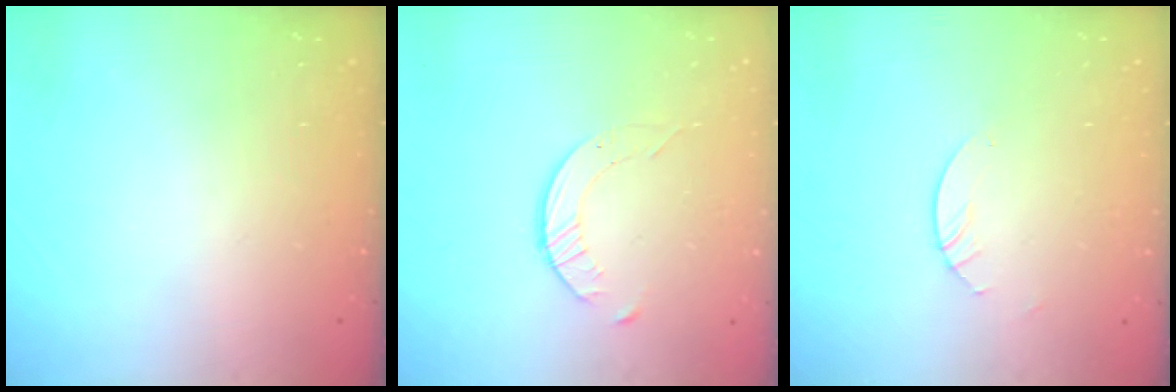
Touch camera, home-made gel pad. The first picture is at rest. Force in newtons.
{"total": 3.5, "press": 3.5, "slide": 0.5}
{"total": 2.4, "press": 2.4, "slide": 0.2}